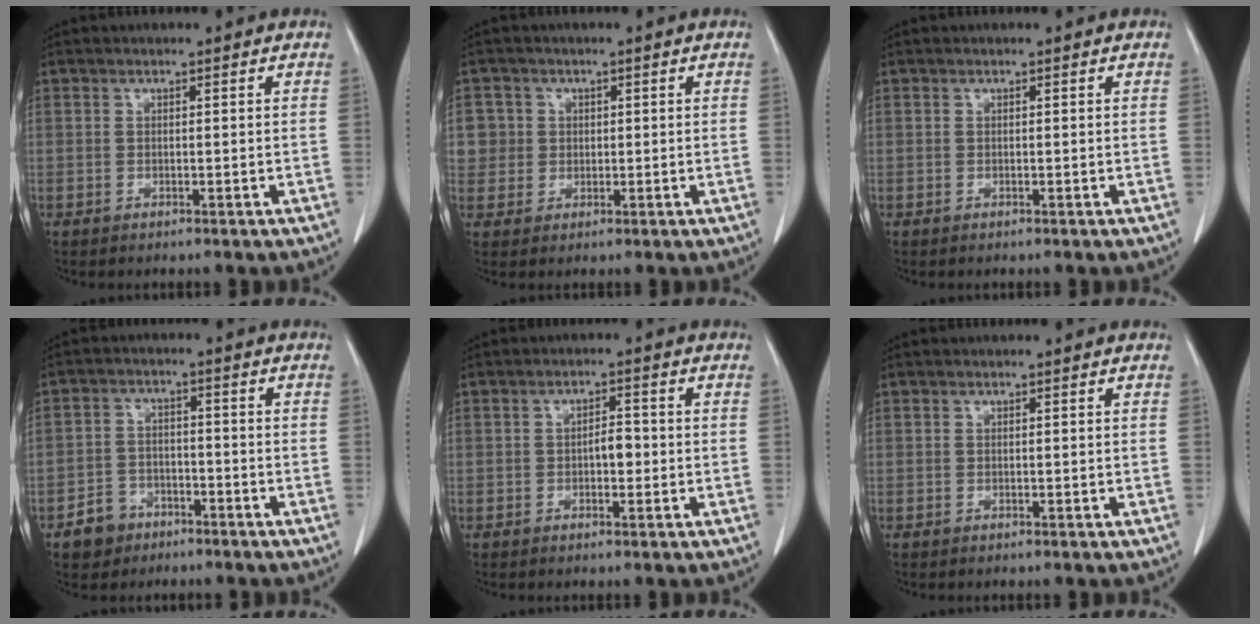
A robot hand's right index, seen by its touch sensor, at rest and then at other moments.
{"total": 4.3, "force": [0.9, 4.2, 0.0], "torque": [0.017, 0.009, 0.019]}
{"total": 0.0}
{"total": 5.3, "force": [-3.4, 4.0, 1.0], "torque": [-0.019, 0.012, -0.053]}
{"total": 2.7, "force": [-0.5, 1.2, 2.3], "torque": [-0.034, 0.005, -0.006]}
{"total": 0.0}